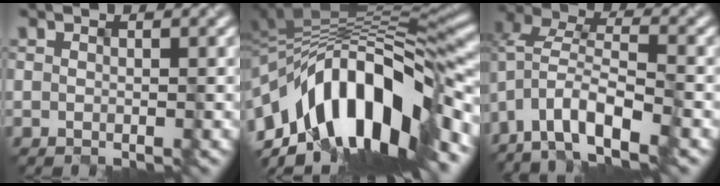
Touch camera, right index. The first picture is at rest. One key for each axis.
{"total": 14.5, "fx": -5.4, "fy": 7.2, "fz": 11.3, "tx": -0.169, "ty": 0.012, "tz": -0.090}
{"total": 7.8, "fx": -4.5, "fy": 3.2, "fz": 5.5, "tx": -0.096, "ty": 0.004, "tz": -0.084}